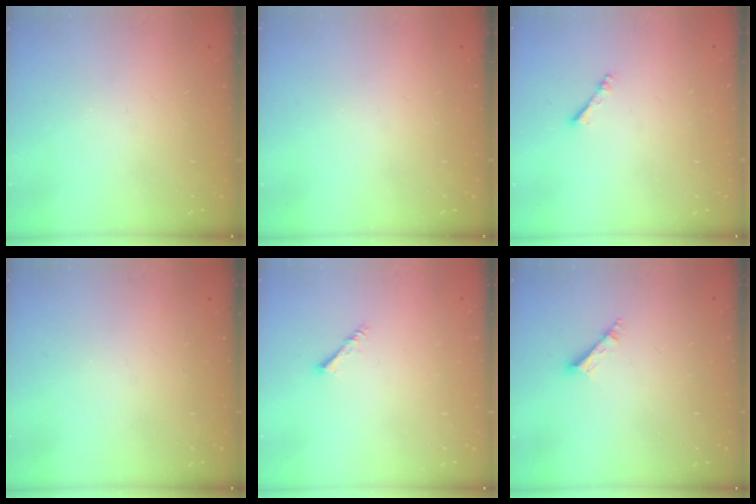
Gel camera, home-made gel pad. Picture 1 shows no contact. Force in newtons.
{"total": 0.0}
{"total": 1.1, "press": 1.1, "slide": 0.2}
{"total": 0.0}
{"total": 1.6, "press": 1.5, "slide": 0.3}
{"total": 3.9, "press": 3.8, "slide": 0.5}